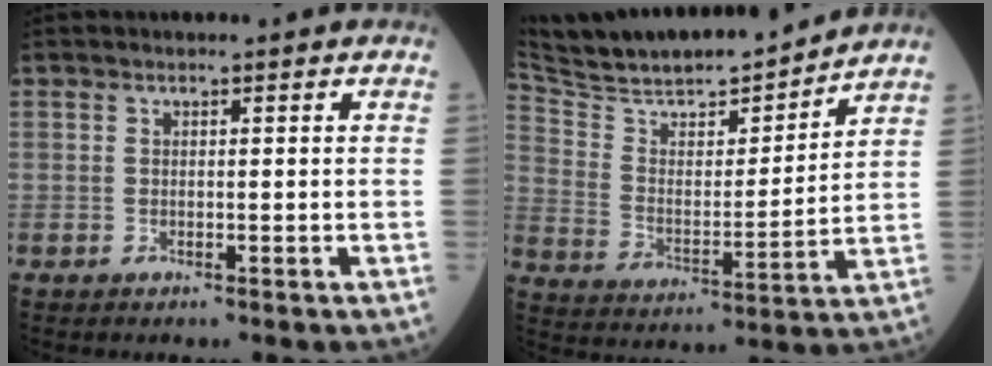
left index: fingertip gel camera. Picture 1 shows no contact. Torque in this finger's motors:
{"motor_torque": [-0.33, -0.83, 0.41, 0.08]}